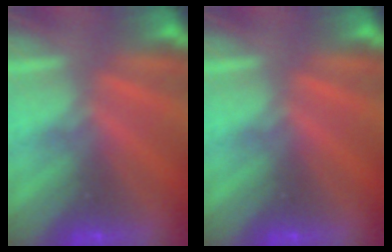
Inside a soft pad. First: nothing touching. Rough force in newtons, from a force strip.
{"total": 0.0}